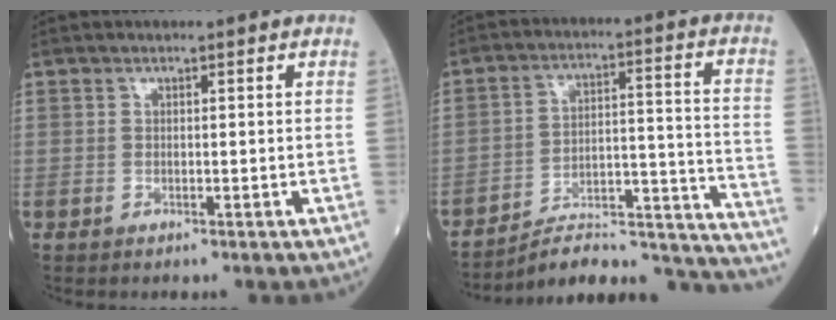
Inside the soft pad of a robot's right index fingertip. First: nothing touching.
{"total": 21.7, "force": [-21.0, 1.7, 5.3], "torque": [-0.016, 0.046, -0.295]}